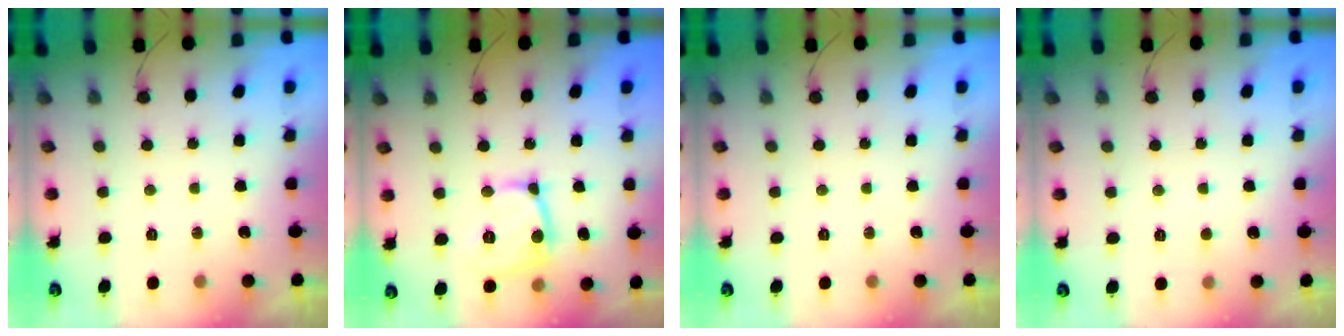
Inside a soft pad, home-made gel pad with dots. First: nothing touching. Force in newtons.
{"total": 9.7, "press": 9.6, "slide": 1.2}
{"total": 0.0}
{"total": 2.1, "press": 2.1, "slide": 0.1}